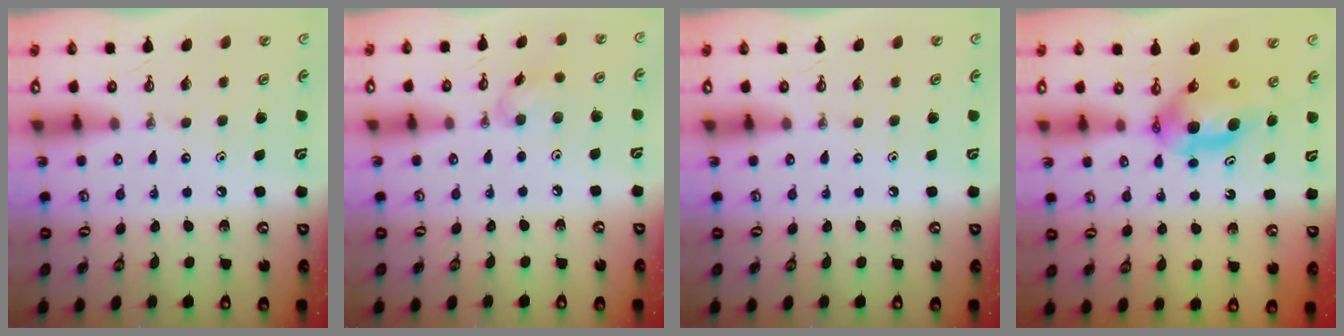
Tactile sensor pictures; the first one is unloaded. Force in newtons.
{"total": 6.3, "press": 6.2, "slide": 1.2}
{"total": 0.0}
{"total": 5.2, "press": 5.2, "slide": 0.2}